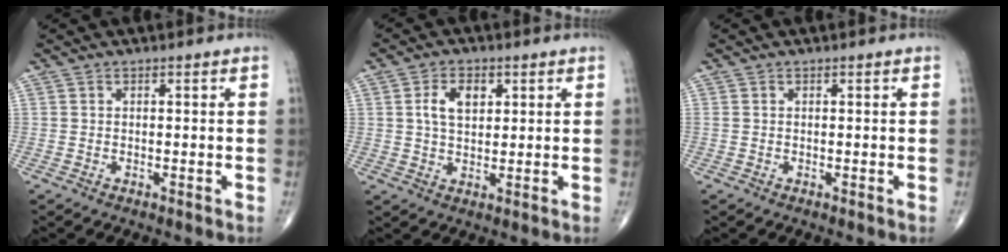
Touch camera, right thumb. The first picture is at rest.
{"total": 5.8, "force": [1.7, 3.6, 4.2], "torque": [-0.067, -0.002, 0.029]}
{"total": 0.0}